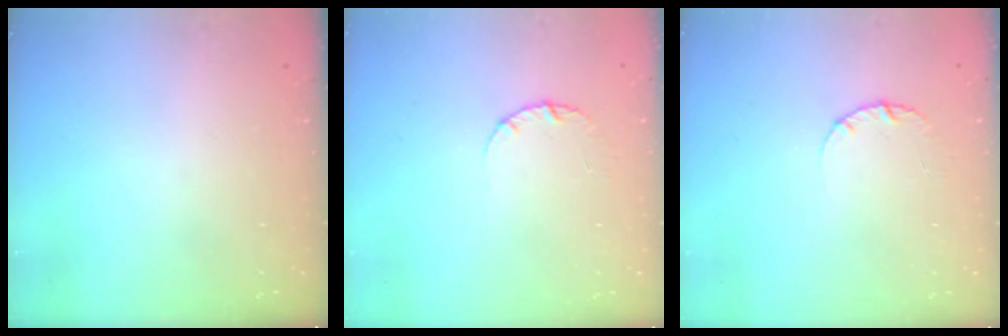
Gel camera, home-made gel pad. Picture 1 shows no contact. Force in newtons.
{"total": 2.6, "press": 2.6, "slide": 0.3}
{"total": 2.6, "press": 2.6, "slide": 0.3}